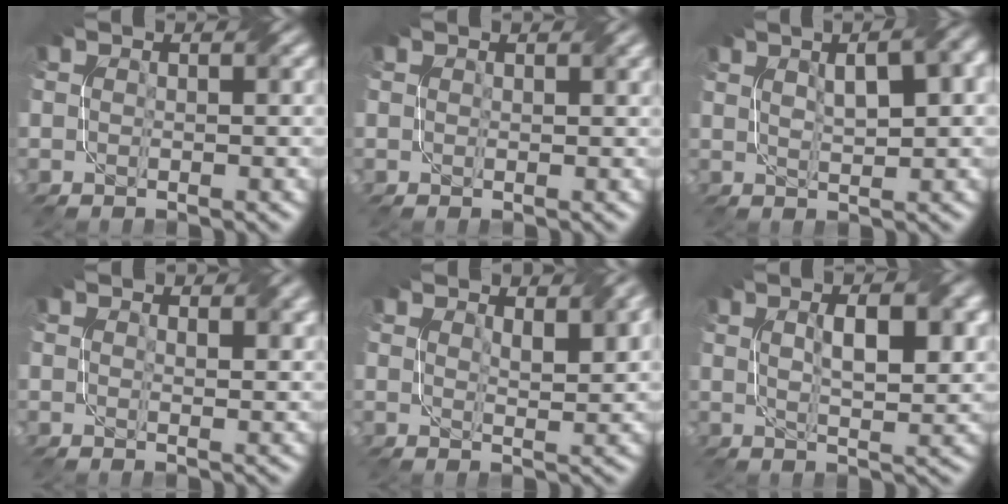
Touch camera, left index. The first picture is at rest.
{"total": 0.0}
{"total": 8.2, "force": [3.0, 3.1, 7.0], "torque": [-0.076, 0.032, 0.030]}
{"total": 2.3, "force": [1.8, 0.7, 1.4], "torque": [-0.019, -0.002, 0.033]}
{"total": 4.1, "force": [2.6, 1.2, 3.0], "torque": [-0.044, 0.001, 0.048]}
{"total": 6.6, "force": [1.8, 2.1, 6.0], "torque": [-0.082, 0.009, 0.025]}